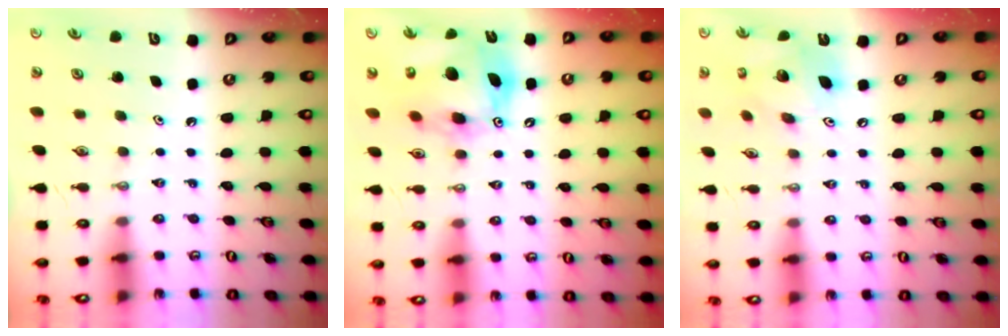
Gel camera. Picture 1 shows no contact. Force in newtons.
{"total": 14.7, "press": 14.6, "slide": 1.3}
{"total": 15.6, "press": 15.4, "slide": 2.5}